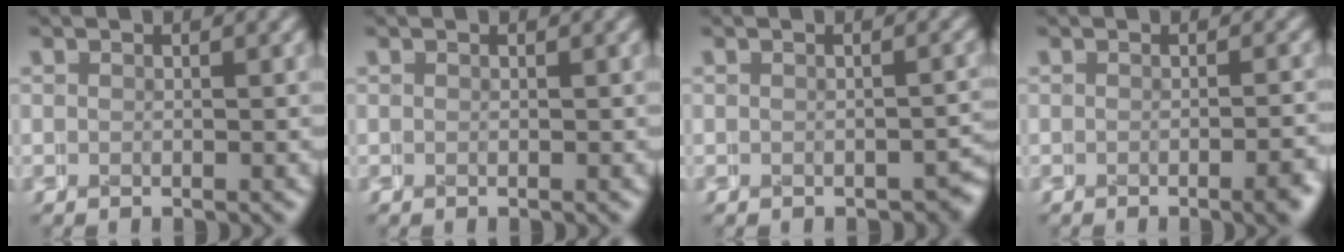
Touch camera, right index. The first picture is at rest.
{"total": 0.0}
{"total": 1.2, "force": [-1.0, 0.6, 0.3], "torque": [-0.002, 0.004, -0.018]}
{"total": 1.6, "force": [-1.2, -0.2, 0.9], "torque": [-0.008, 0.009, -0.023]}